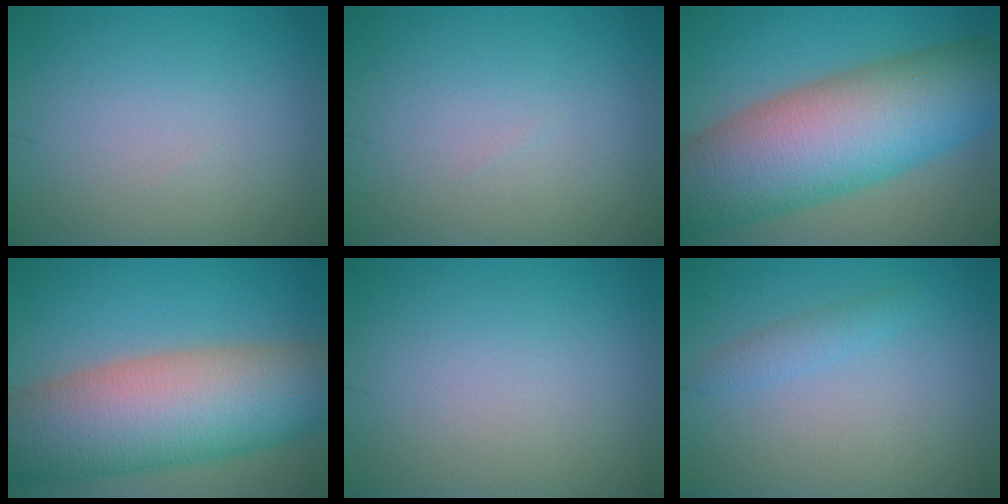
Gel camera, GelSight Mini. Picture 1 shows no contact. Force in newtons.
{"total": 0.0}
{"total": 14.3, "press": 14.3, "slide": 0.2}
{"total": 13.3, "press": 13.3, "slide": 0.7}
{"total": 0.0}
{"total": 1.3, "press": 1.3, "slide": 0.1}